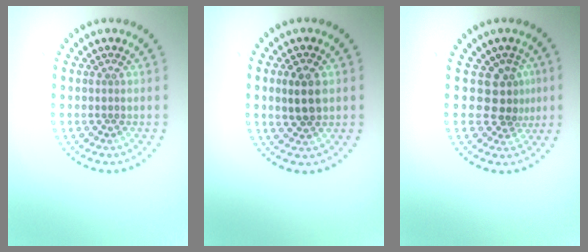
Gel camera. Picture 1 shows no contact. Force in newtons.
{"total": 2.8, "press": 2.8, "slide": 0.4}
{"total": 2.8, "press": 2.2, "slide": 1.8}